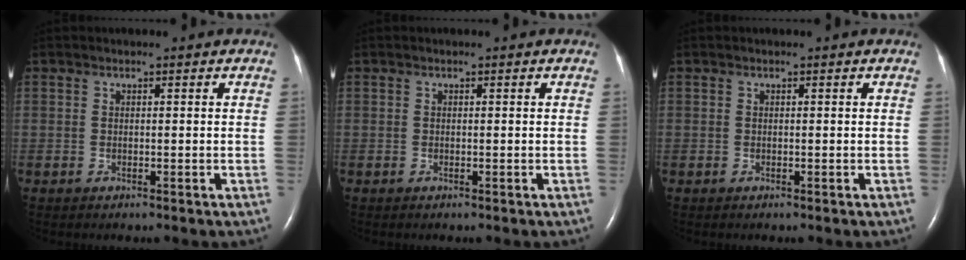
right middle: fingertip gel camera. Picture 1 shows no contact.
{"total": 0.0}
{"total": 0.0}